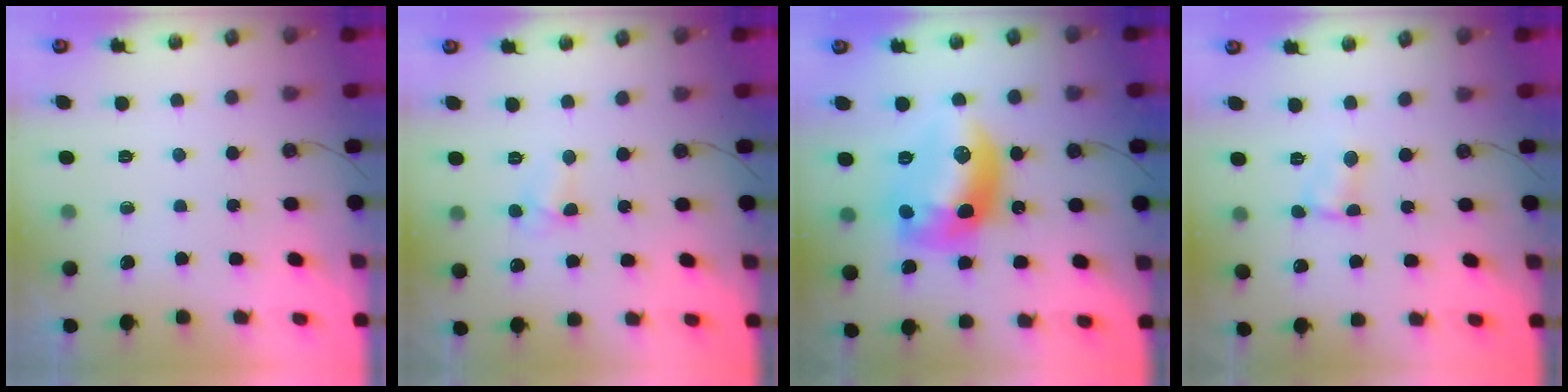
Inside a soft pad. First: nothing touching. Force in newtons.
{"total": 4.1, "press": 4.0, "slide": 0.4}
{"total": 16.1, "press": 16.0, "slide": 1.0}
{"total": 1.7, "press": 1.6, "slide": 0.2}